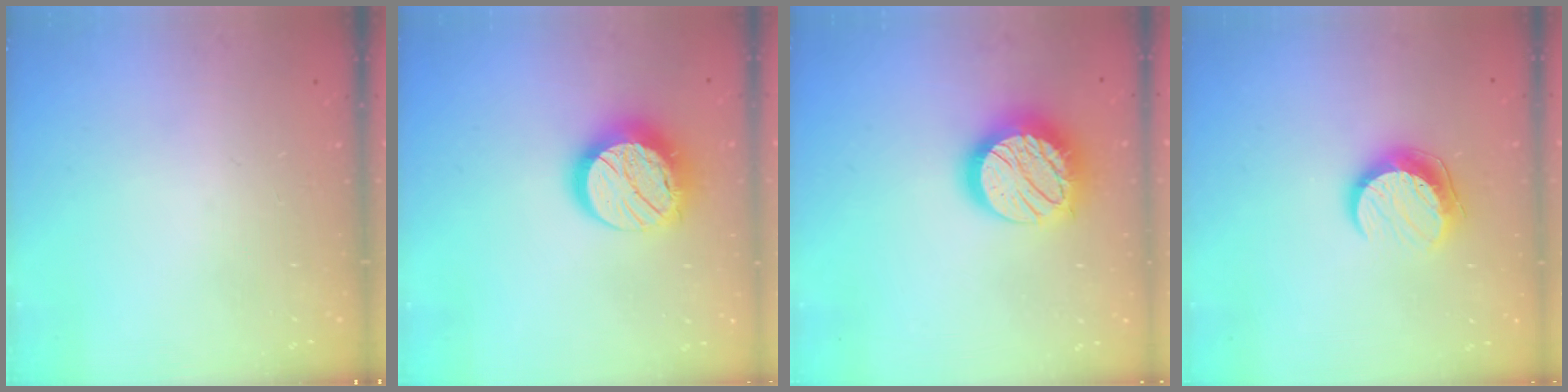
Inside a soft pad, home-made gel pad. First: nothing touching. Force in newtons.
{"total": 15.7, "press": 15.7, "slide": 0.9}
{"total": 18.0, "press": 18.0, "slide": 0.9}
{"total": 10.3, "press": 10.3, "slide": 0.8}